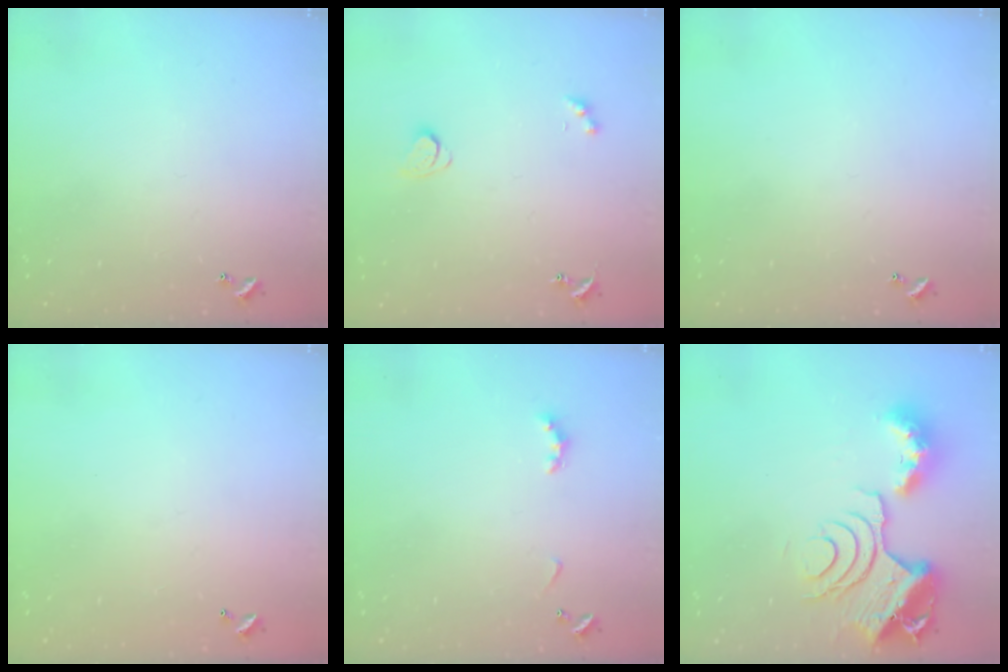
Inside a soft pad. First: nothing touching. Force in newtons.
{"total": 2.1, "press": 2.1, "slide": 0.4}
{"total": 0.0}
{"total": 2.9, "press": 2.9, "slide": 0.1}
{"total": 2.9, "press": 2.8, "slide": 0.6}
{"total": 14.3, "press": 14.2, "slide": 1.1}